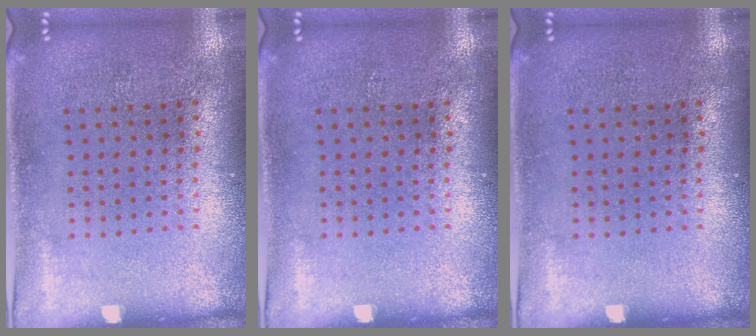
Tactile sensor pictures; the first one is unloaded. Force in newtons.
{"total": 0.0}
{"total": 0.0}